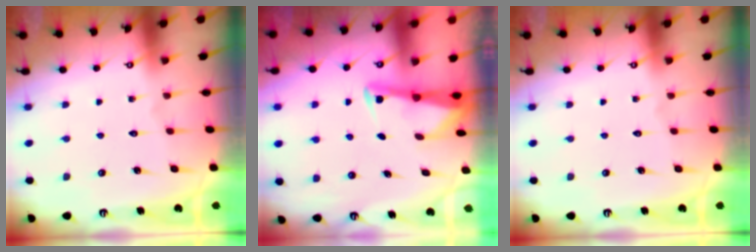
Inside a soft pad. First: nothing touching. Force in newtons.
{"total": 3.3, "press": 3.3, "slide": 0.3}
{"total": 0.0}